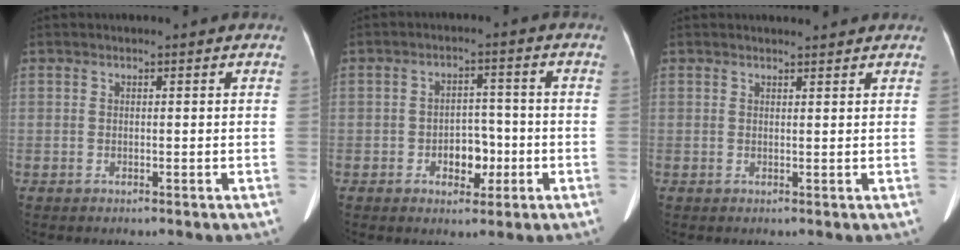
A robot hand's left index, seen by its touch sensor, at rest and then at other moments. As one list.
[{"total": 5.0, "force": [-1.8, 3.2, 3.5], "torque": [-0.054, 0.011, -0.026]}, {"total": 2.3, "force": [2.3, 0.2, 0.5], "torque": [-0.012, 0.007, 0.028]}]